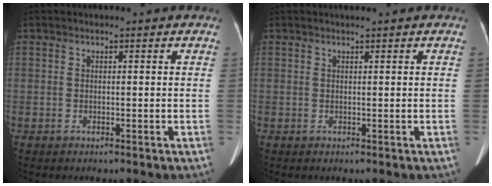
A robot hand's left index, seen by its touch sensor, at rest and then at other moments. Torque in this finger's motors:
{"motor_torque": [0.33, -0.39, 0.00, -0.01]}